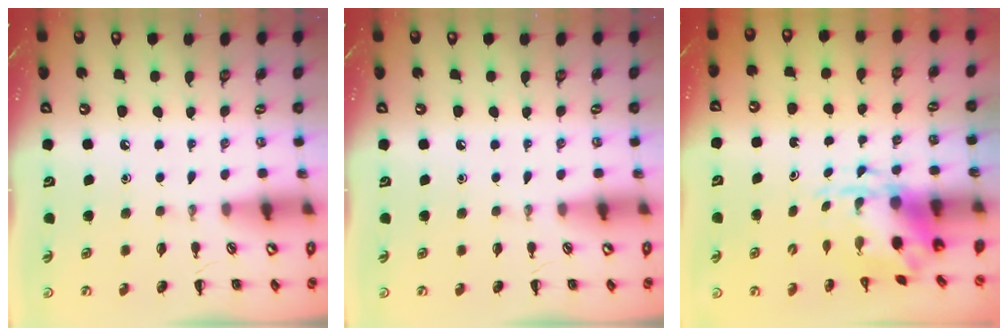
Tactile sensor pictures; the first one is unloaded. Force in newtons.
{"total": 0.0}
{"total": 3.8, "press": 3.7, "slide": 0.9}